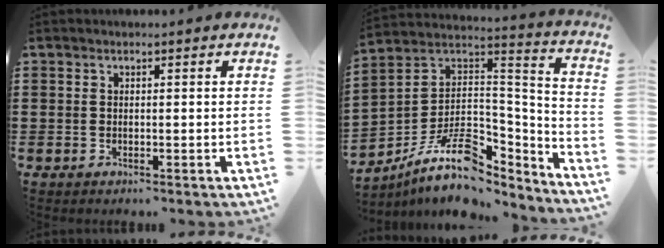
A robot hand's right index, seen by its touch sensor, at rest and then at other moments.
{"total": 12.6, "force": [-6.5, 6.5, 8.5], "torque": [-0.163, 0.008, -0.116]}